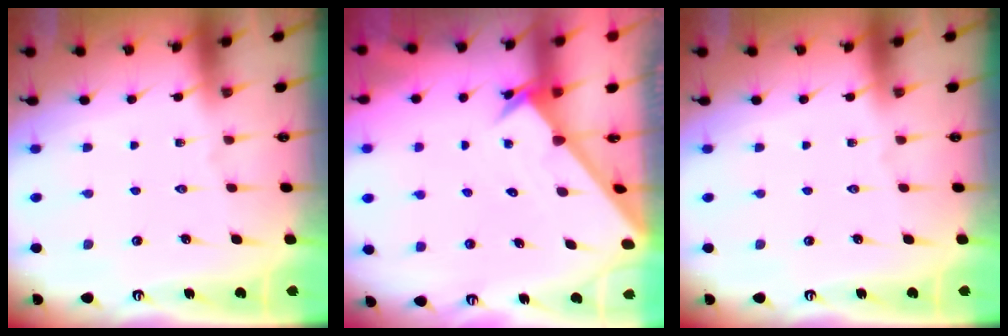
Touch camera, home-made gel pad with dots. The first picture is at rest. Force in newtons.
{"total": 2.2, "press": 2.2, "slide": 0.1}
{"total": 0.0}